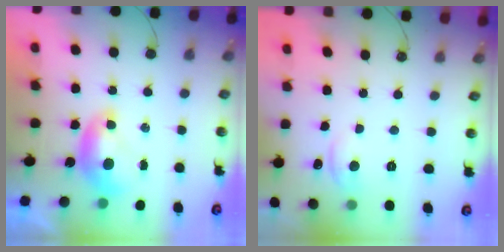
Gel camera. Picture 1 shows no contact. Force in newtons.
{"total": 1.8, "press": 1.7, "slide": 0.7}